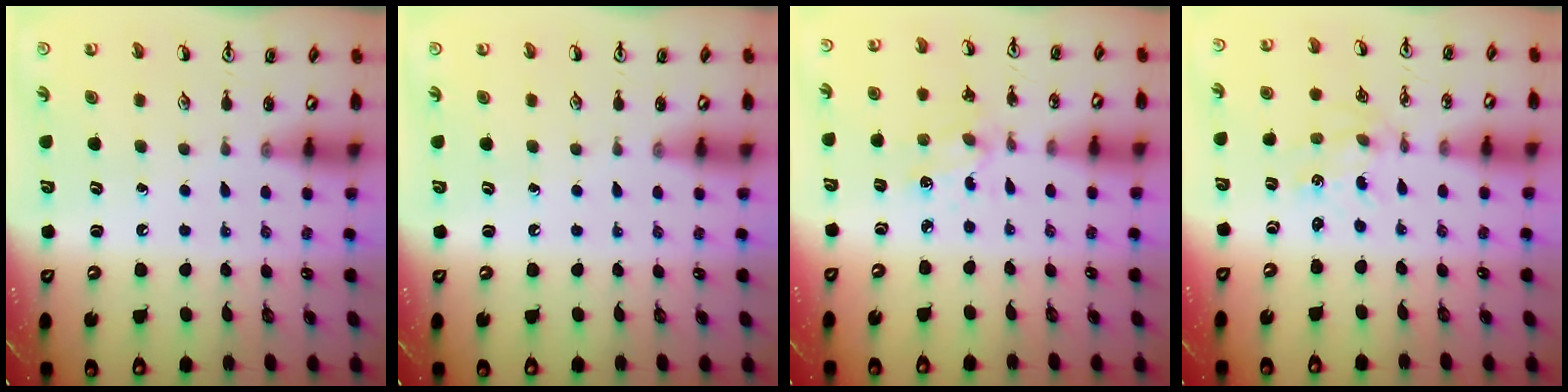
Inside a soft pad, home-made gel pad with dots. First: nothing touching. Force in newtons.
{"total": 0.0}
{"total": 2.4, "press": 2.4, "slide": 0.6}
{"total": 0.9, "press": 0.8, "slide": 0.1}